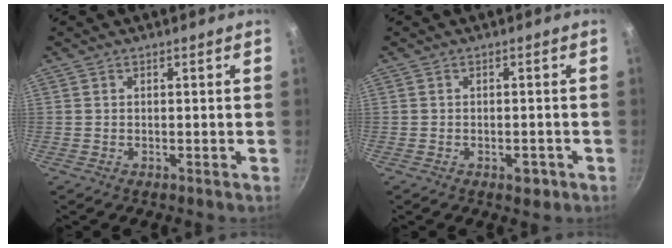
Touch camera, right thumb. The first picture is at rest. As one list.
[{"total": 2.5, "force": [-1.2, 1.5, 1.6], "torque": [-0.017, 0.010, -0.008]}]